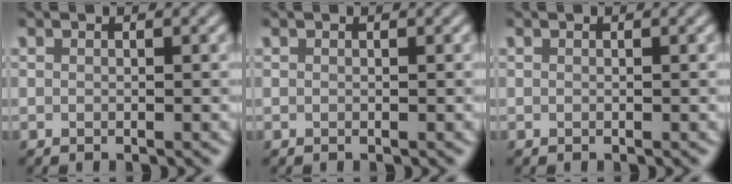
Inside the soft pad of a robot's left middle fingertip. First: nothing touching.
{"total": 0.0}
{"total": 0.0}